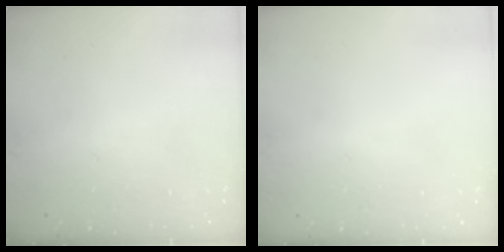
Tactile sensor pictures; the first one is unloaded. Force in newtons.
{"total": 0.0}